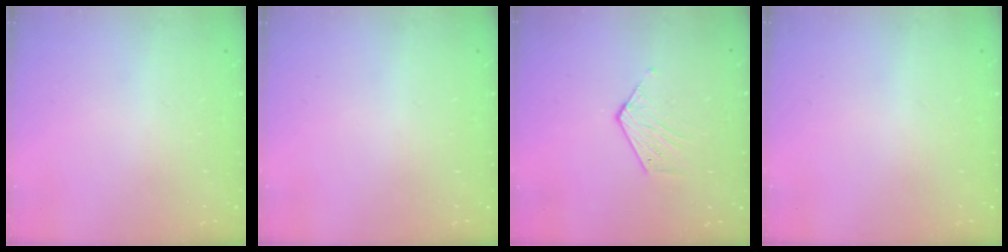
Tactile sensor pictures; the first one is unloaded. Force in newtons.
{"total": 0.0}
{"total": 5.3, "press": 5.3, "slide": 0.3}
{"total": 0.0}